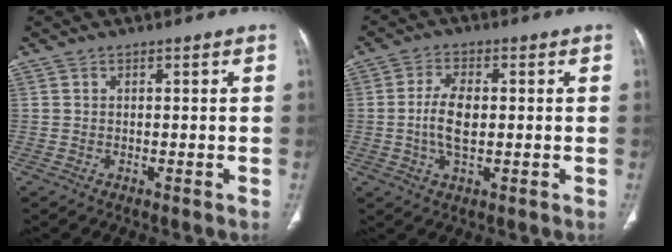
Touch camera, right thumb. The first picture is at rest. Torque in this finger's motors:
{"motor_torque": [-0.48, 0.13, -0.26, -0.02, 0.09]}